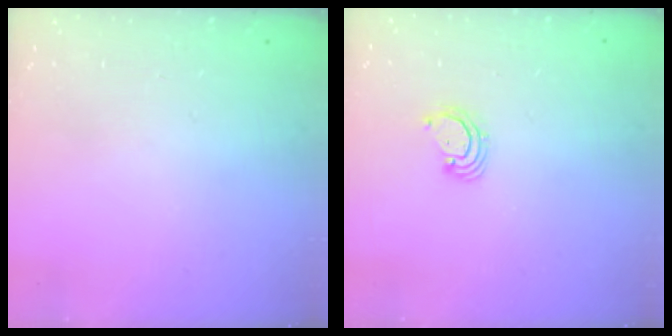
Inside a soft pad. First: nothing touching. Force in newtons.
{"total": 2.4, "press": 2.4, "slide": 0.2}